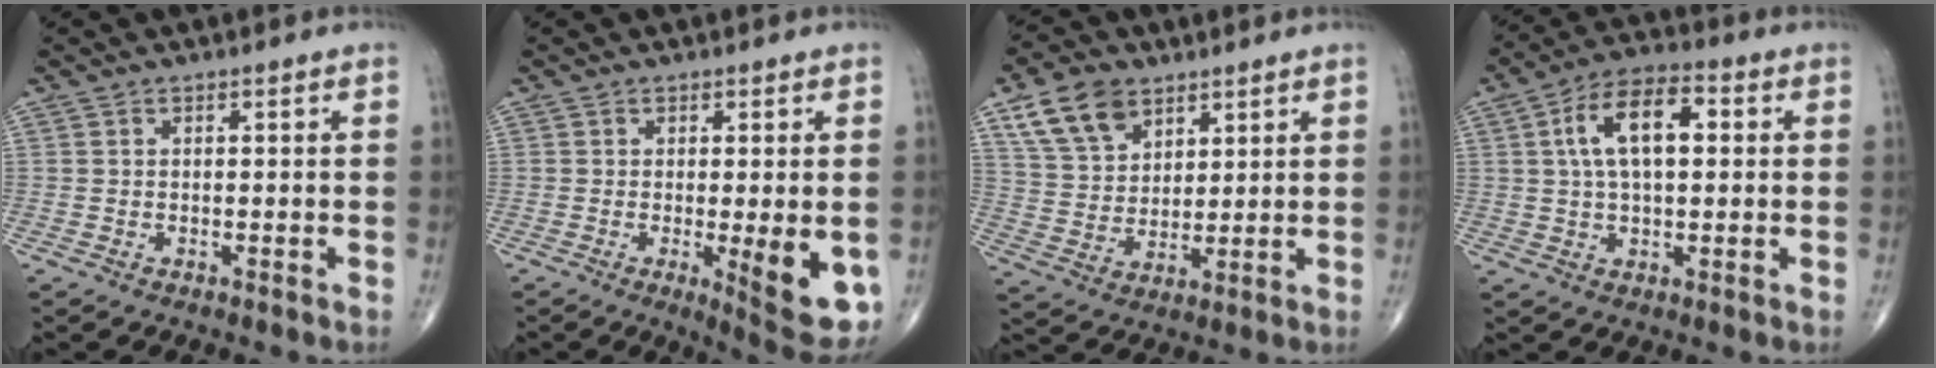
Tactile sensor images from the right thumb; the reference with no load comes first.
{"total": 10.3, "force": [-2.0, 2.8, 9.7], "torque": [-0.123, -0.025, -0.020]}
{"total": 11.2, "force": [6.4, 7.1, 5.7], "torque": [-0.087, -0.024, 0.127]}
{"total": 11.8, "force": [2.4, 5.9, 10.0], "torque": [-0.171, 0.021, 0.036]}